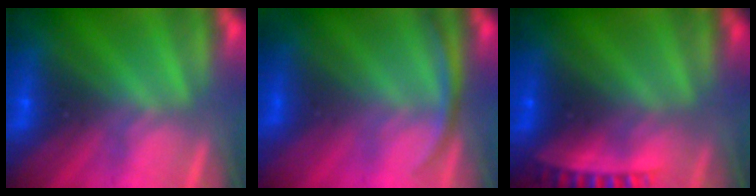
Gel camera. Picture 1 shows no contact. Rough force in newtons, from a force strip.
{"total": 2.9}
{"total": 2.9}